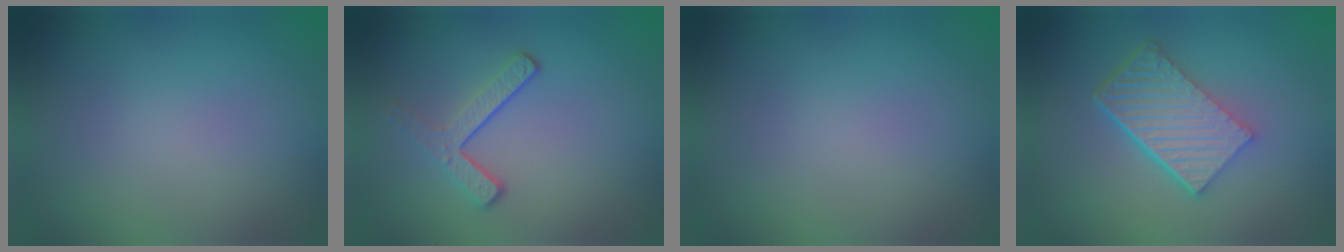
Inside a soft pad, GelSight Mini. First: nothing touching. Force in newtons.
{"total": 3.3, "press": 2.3, "slide": 2.3}
{"total": 0.0}
{"total": 6.2, "press": 4.2, "slide": 4.6}